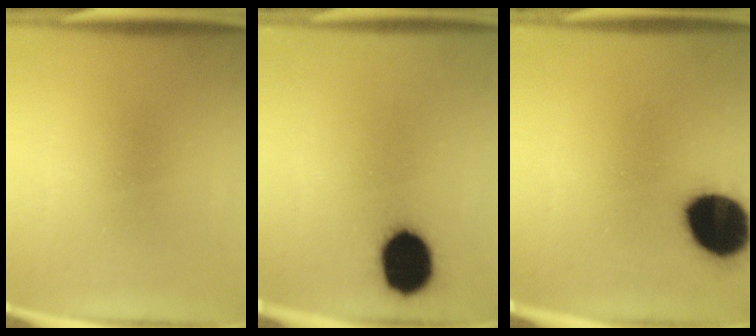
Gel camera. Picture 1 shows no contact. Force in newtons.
{"total": 13.4}
{"total": 18.5}